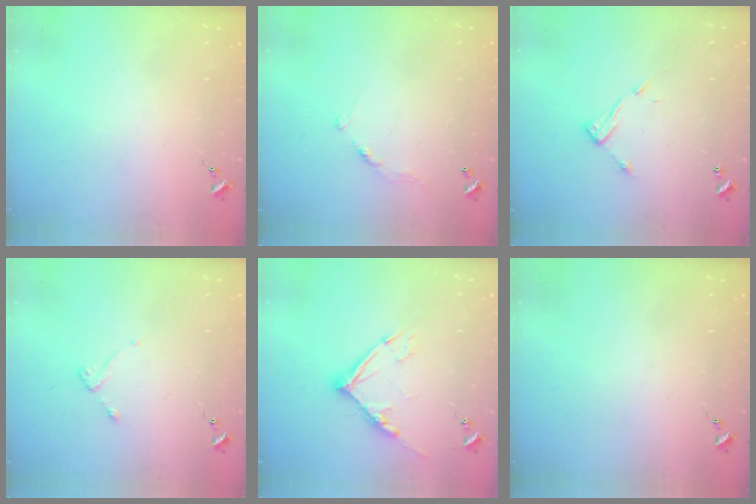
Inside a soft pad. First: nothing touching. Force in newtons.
{"total": 6.0, "press": 6.0, "slide": 0.4}
{"total": 8.6, "press": 8.6, "slide": 0.4}
{"total": 2.7, "press": 2.6, "slide": 0.5}
{"total": 10.7, "press": 10.6, "slide": 1.1}
{"total": 0.0}